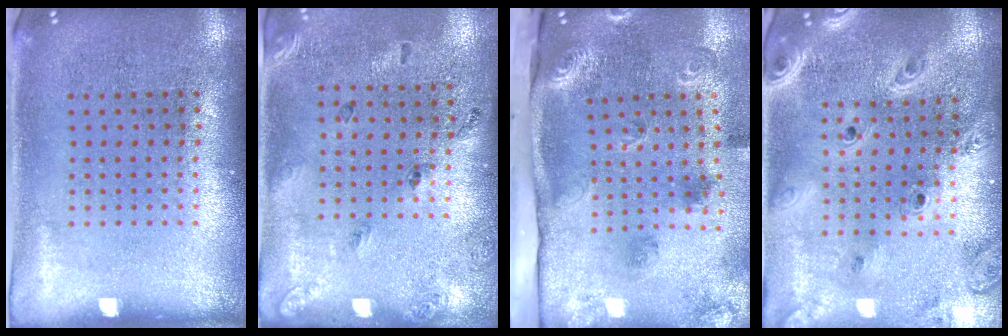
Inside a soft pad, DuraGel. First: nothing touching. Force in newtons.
{"total": 1.8, "press": 1.1, "slide": 1.5}
{"total": 2.5, "press": 1.9, "slide": 1.7}
{"total": 3.0, "press": 2.5, "slide": 1.6}